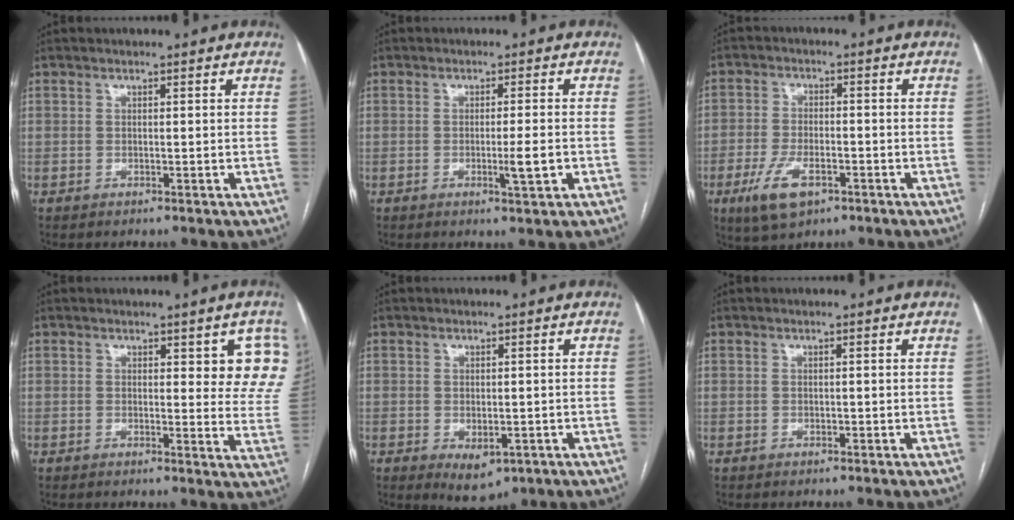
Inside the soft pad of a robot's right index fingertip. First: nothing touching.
{"total": 3.7, "force": [-1.0, -0.1, 3.5], "torque": [-0.056, -0.006, -0.015]}
{"total": 7.6, "force": [-3.8, 3.8, 5.3], "torque": [-0.111, -0.002, -0.061]}
{"total": 8.5, "force": [4.0, 3.0, 6.9], "torque": [-0.056, -0.014, 0.033]}
{"total": 4.4, "force": [-1.6, 2.4, 3.3], "torque": [-0.045, -0.006, -0.008]}
{"total": 0.0}